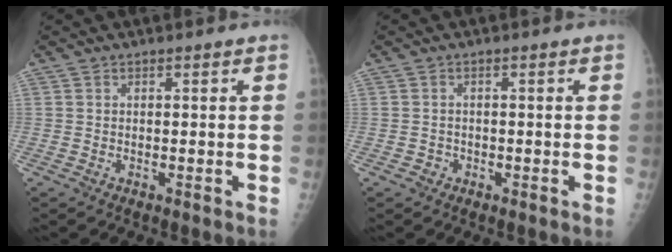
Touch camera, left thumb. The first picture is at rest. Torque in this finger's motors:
{"motor_torque": [0.04, -0.34, 0.16, 0.13, 0.00]}